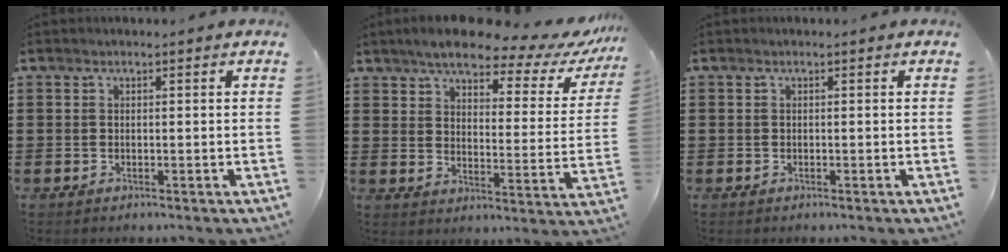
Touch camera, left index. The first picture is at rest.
{"total": 7.5, "force": [6.6, 1.3, 3.5], "torque": [-0.082, -0.040, 0.110]}
{"total": 0.0}